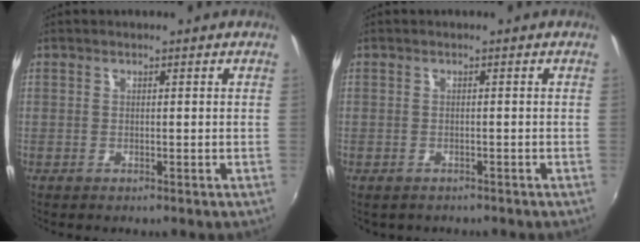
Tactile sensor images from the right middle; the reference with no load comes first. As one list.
[{"total": 1.5, "force": [-1.1, 0.9, 0.4], "torque": [-0.013, -0.007, -0.015]}]